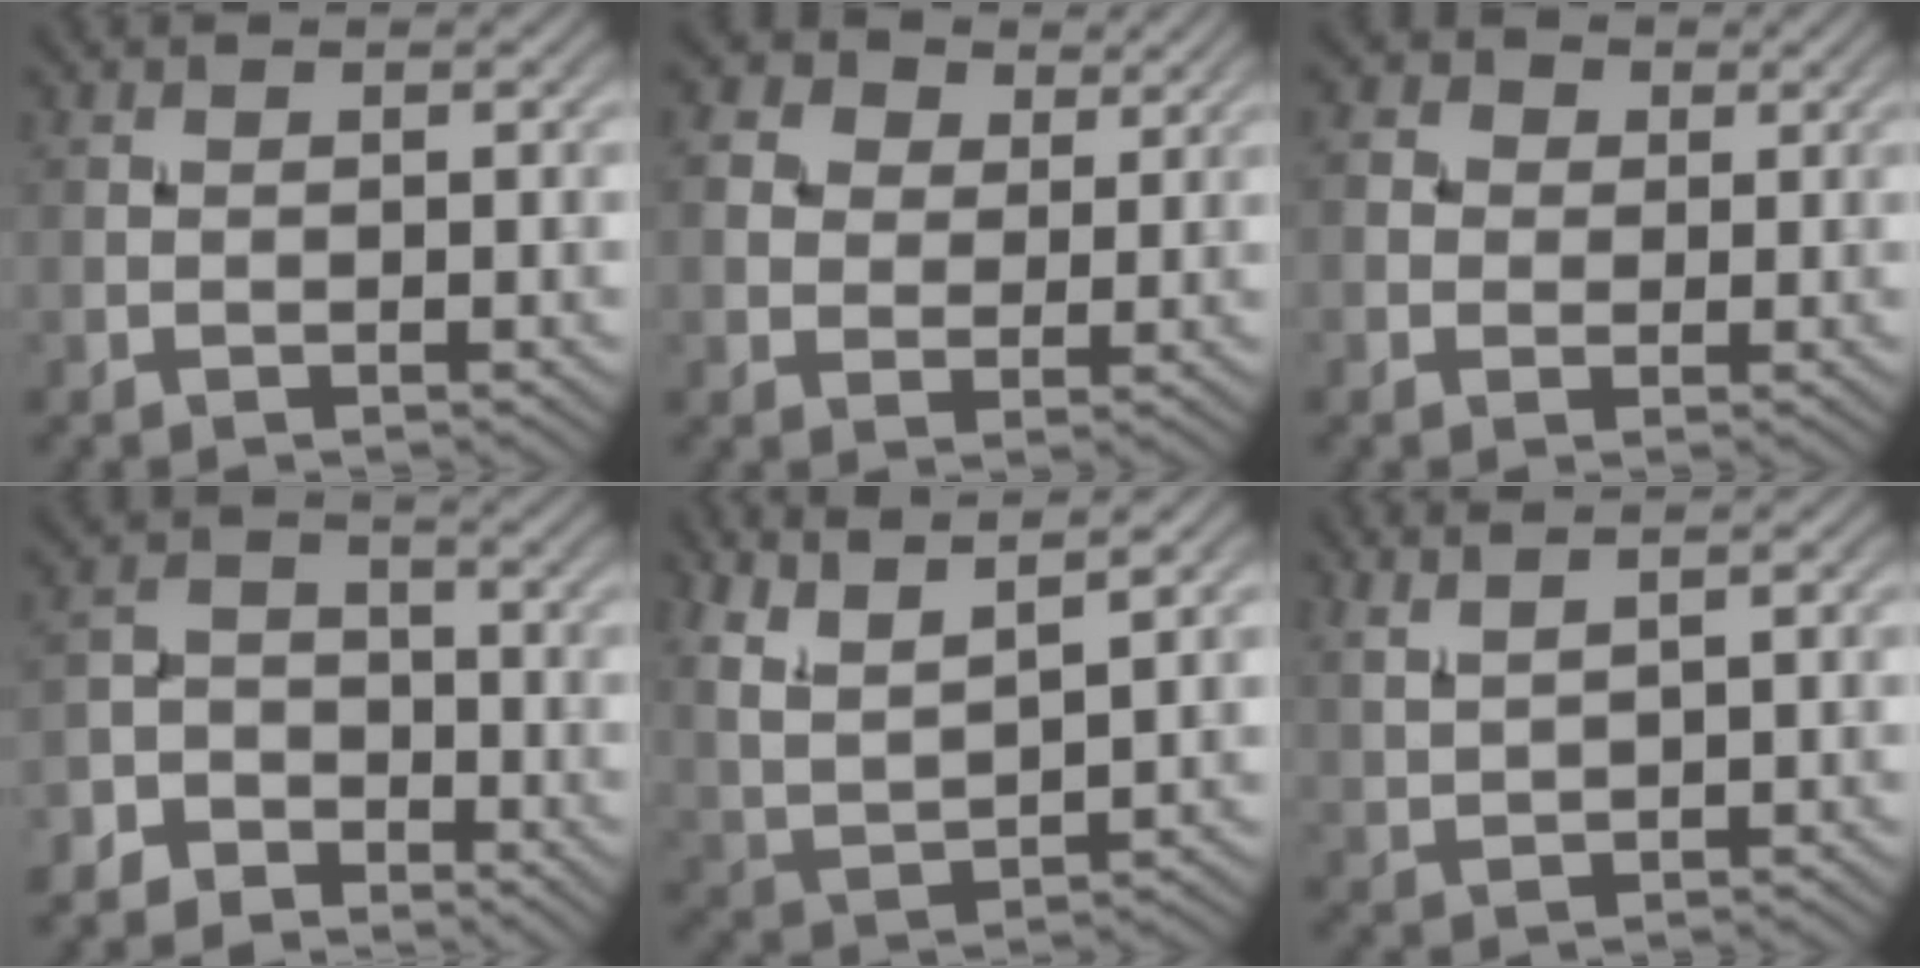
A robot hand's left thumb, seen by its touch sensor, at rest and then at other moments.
{"total": 7.7, "force": [4.1, 5.6, 3.5], "torque": [-0.128, 0.003, 0.076]}
{"total": 3.2, "force": [0.5, 2.9, 1.3], "torque": [-0.040, 0.006, 0.005]}
{"total": 6.0, "force": [-4.5, 3.7, 1.3], "torque": [-0.027, 0.001, -0.105]}
{"total": 9.0, "force": [5.8, 2.2, 6.5], "torque": [-0.140, 0.007, 0.115]}
{"total": 4.4, "force": [2.7, 1.1, 3.3], "torque": [-0.063, 0.012, 0.045]}